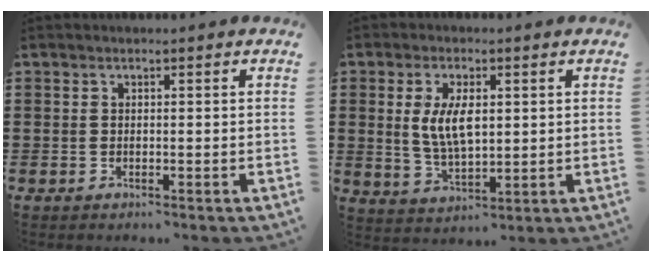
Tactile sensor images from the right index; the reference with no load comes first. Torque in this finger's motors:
{"motor_torque": [0.36, -0.01, 0.38, 0.17]}